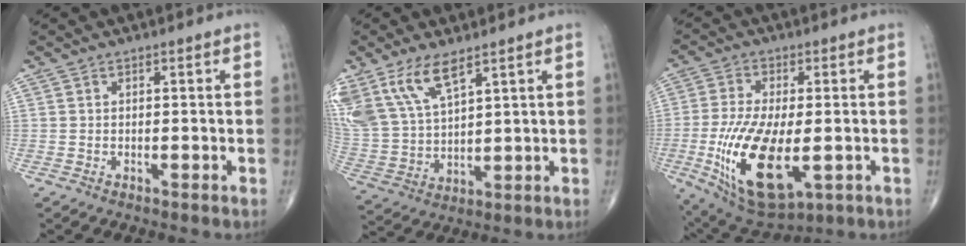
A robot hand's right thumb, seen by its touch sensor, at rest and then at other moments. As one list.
[{"total": 13.6, "force": [8.3, 5.7, 9.2], "torque": [-0.189, -0.023, 0.181]}, {"total": 17.8, "force": [-4.0, 7.7, 15.5], "torque": [-0.305, -0.018, -0.052]}]